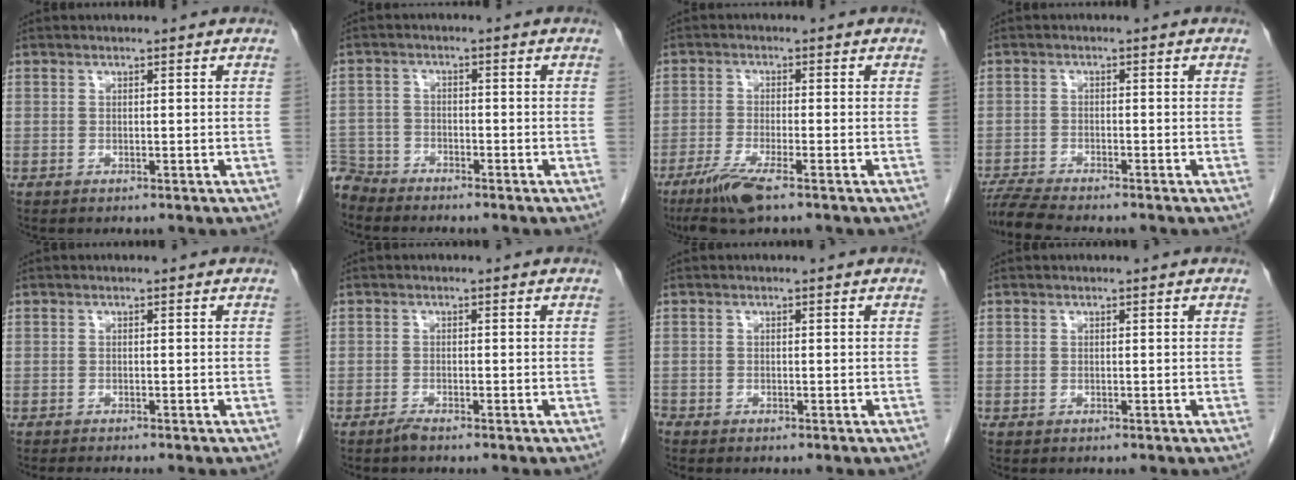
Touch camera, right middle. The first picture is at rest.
{"total": 5.9, "force": [-5.5, 1.9, -0.4], "torque": [0.008, -0.004, -0.111]}
{"total": 6.0, "force": [-3.9, 0.3, 4.6], "torque": [-0.095, -0.018, -0.074]}
{"total": 5.9, "force": [-5.4, -0.1, 2.3], "torque": [-0.041, -0.017, -0.094]}
{"total": 2.3, "force": [-2.0, -0.1, 1.0], "torque": [-0.018, -0.006, -0.029]}
{"total": 1.1, "force": [-1.0, -0.1, 0.5], "torque": [-0.015, -0.002, -0.019]}
{"total": 0.9, "force": [-0.8, 0.3, 0.1], "torque": [-0.009, -0.002, -0.018]}
{"total": 0.0}